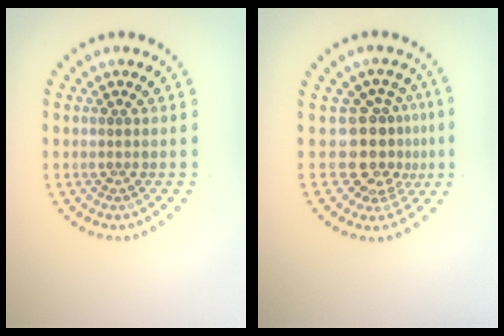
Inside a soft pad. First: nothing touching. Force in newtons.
{"total": 4.1, "press": 3.1, "slide": 2.8}